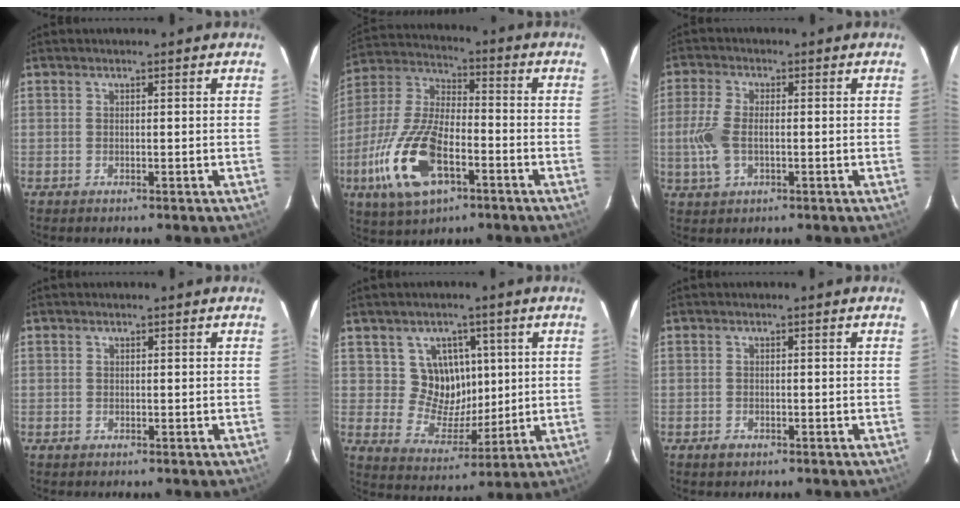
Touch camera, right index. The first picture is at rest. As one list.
[{"total": 18.4, "force": [-7.5, 8.6, 14.5], "torque": [-0.322, -0.011, -0.138]}, {"total": 6.7, "force": [-1.0, 3.5, 5.6], "torque": [-0.128, 0.000, -0.019]}, {"total": 0.7, "force": [-0.2, 0.7, 0.0], "torque": [0.003, 0.003, -0.002]}, {"total": 9.3, "force": [2.6, 8.4, 2.9], "torque": [-0.051, 0.000, 0.053]}, {"total": 1.5, "force": [-1.0, 1.0, 0.5], "torque": [-0.008, 0.000, -0.015]}]